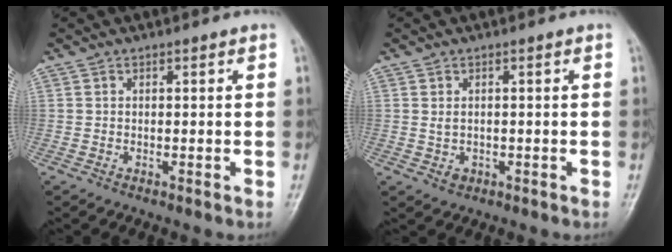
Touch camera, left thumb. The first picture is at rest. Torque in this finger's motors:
{"motor_torque": [0.03, 0.03, 0.16, 0.16, 0.00]}